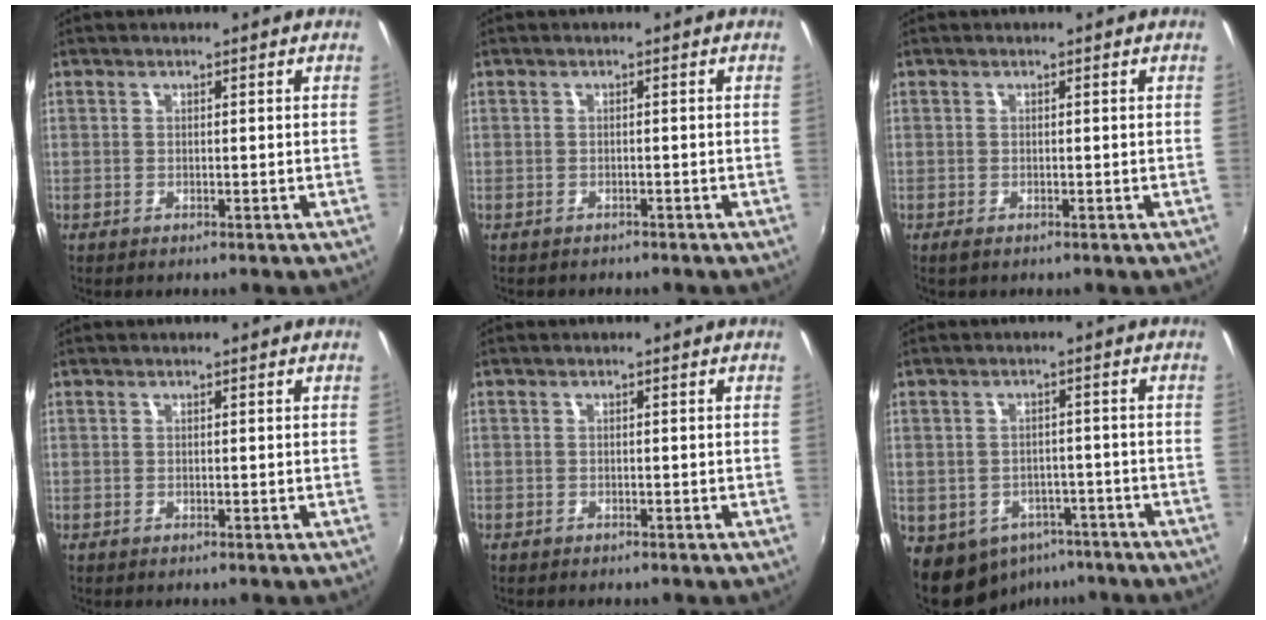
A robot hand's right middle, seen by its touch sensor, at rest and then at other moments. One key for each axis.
{"total": 1.1, "fx": -0.9, "fy": 0.7, "fz": 0.0, "tx": -0.005, "ty": 0.001, "tz": -0.014}
{"total": 0.7, "fx": -0.4, "fy": 0.4, "fz": 0.4, "tx": -0.008, "ty": -0.004, "tz": -0.006}
{"total": 0.0}
{"total": 0.8, "fx": -0.6, "fy": 0.5, "fz": 0.0, "tx": -0.003, "ty": 0.004, "tz": -0.010}
{"total": 9.6, "fx": -5.6, "fy": 7.1, "fz": 3.3, "tx": -0.080, "ty": -0.004, "tz": -0.062}